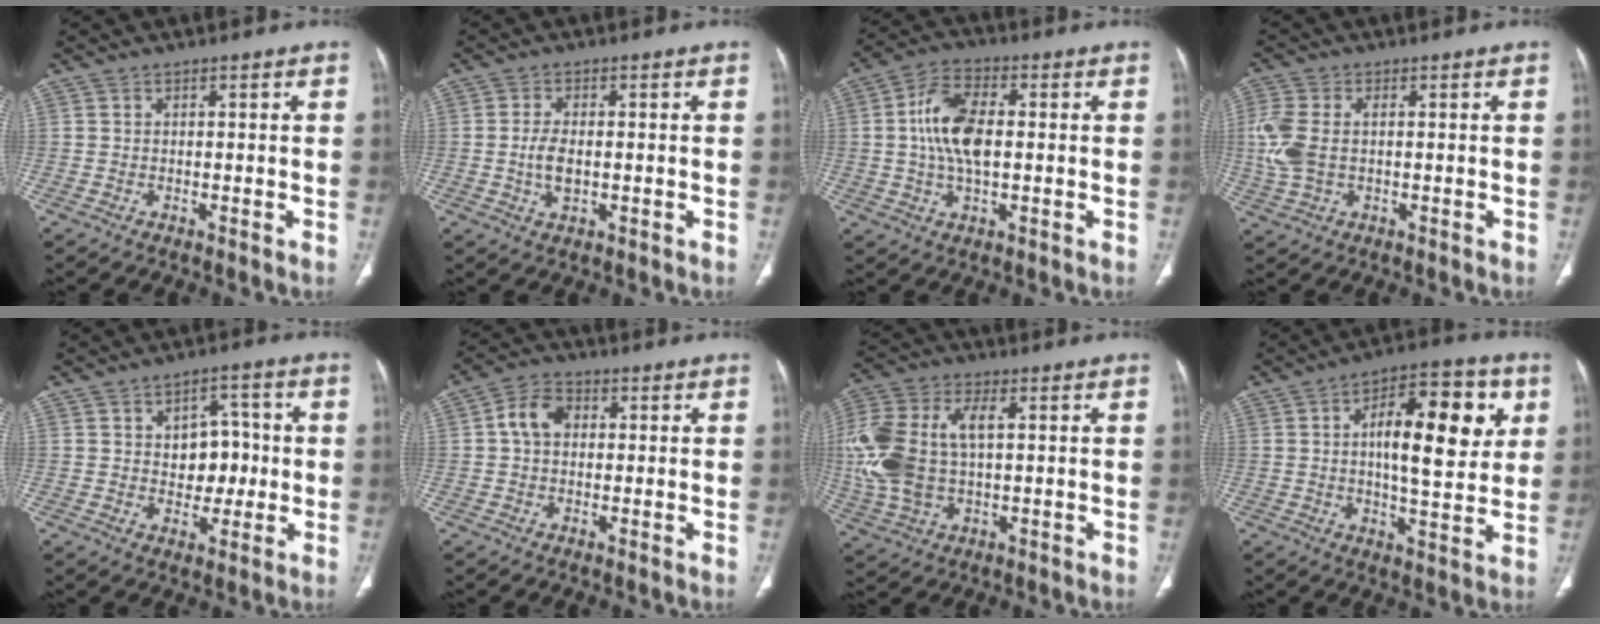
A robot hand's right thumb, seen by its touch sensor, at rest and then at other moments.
{"total": 4.5, "force": [-0.4, 2.4, 3.8], "torque": [-0.074, 0.000, -0.007]}
{"total": 11.0, "force": [0.7, 5.8, 9.3], "torque": [-0.182, 0.009, 0.011]}
{"total": 7.9, "force": [0.3, 4.9, 6.2], "torque": [-0.172, 0.010, 0.010]}
{"total": 8.0, "force": [0.6, 5.8, 5.4], "torque": [-0.031, 0.008, 0.011]}
{"total": 6.1, "force": [0.9, 4.5, 4.0], "torque": [-0.067, 0.015, 0.009]}
{"total": 17.4, "force": [1.8, 9.9, 14.2], "torque": [-0.337, 0.012, 0.039]}
{"total": 17.6, "force": [4.3, 7.1, 15.5], "torque": [-0.195, 0.002, 0.057]}